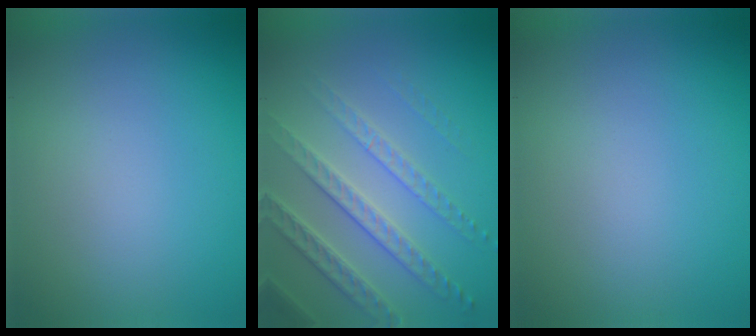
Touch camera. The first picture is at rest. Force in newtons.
{"total": 4.4, "press": 3.9, "slide": 2.1}
{"total": 0.0}